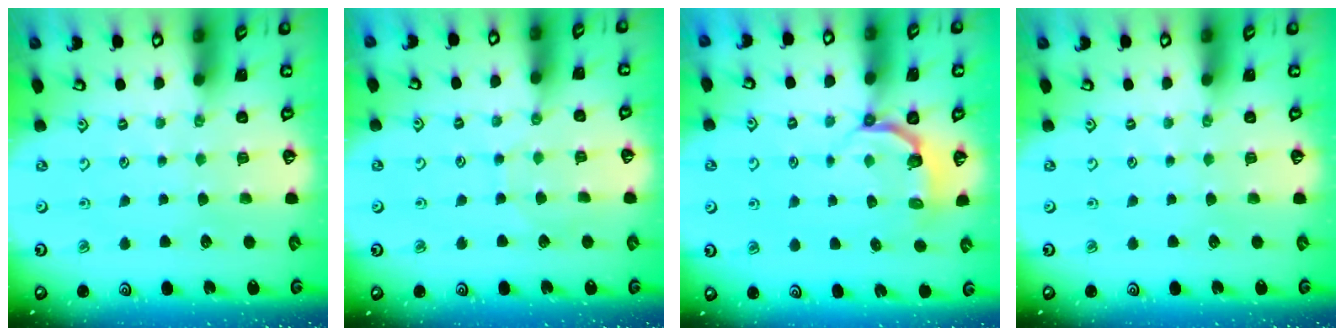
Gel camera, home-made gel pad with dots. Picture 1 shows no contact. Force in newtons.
{"total": 2.6, "press": 2.6, "slide": 0.3}
{"total": 4.1, "press": 2.4, "slide": 3.3}
{"total": 0.0}